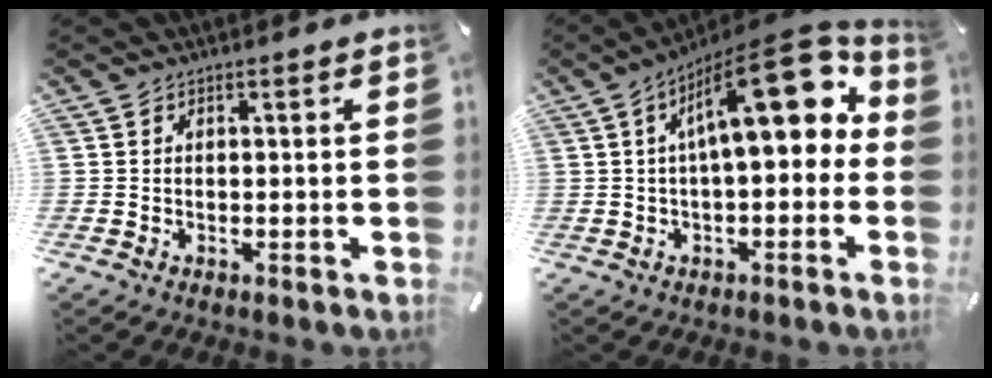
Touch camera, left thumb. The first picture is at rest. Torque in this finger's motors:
{"motor_torque": [0.53, 1.29, 1.91, -0.87, 0.52]}